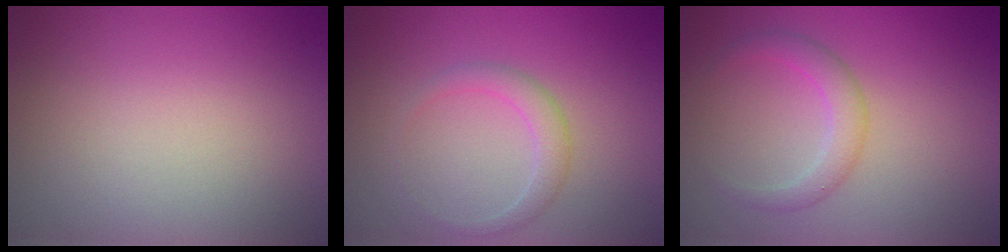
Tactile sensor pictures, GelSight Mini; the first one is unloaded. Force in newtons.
{"total": 1.9, "press": 1.9, "slide": 0.0}
{"total": 2.2, "press": 2.2, "slide": 0.1}